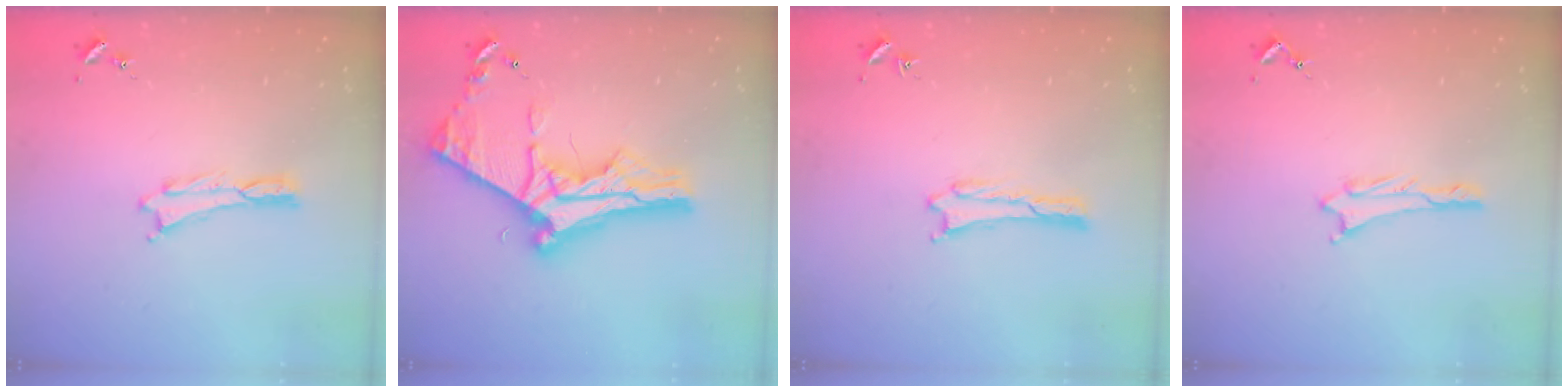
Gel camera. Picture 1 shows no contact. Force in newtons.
{"total": 10.7, "press": 10.6, "slide": 1.4}
{"total": 1.1, "press": 1.1, "slide": 0.2}
{"total": 0.9, "press": 0.9, "slide": 0.1}